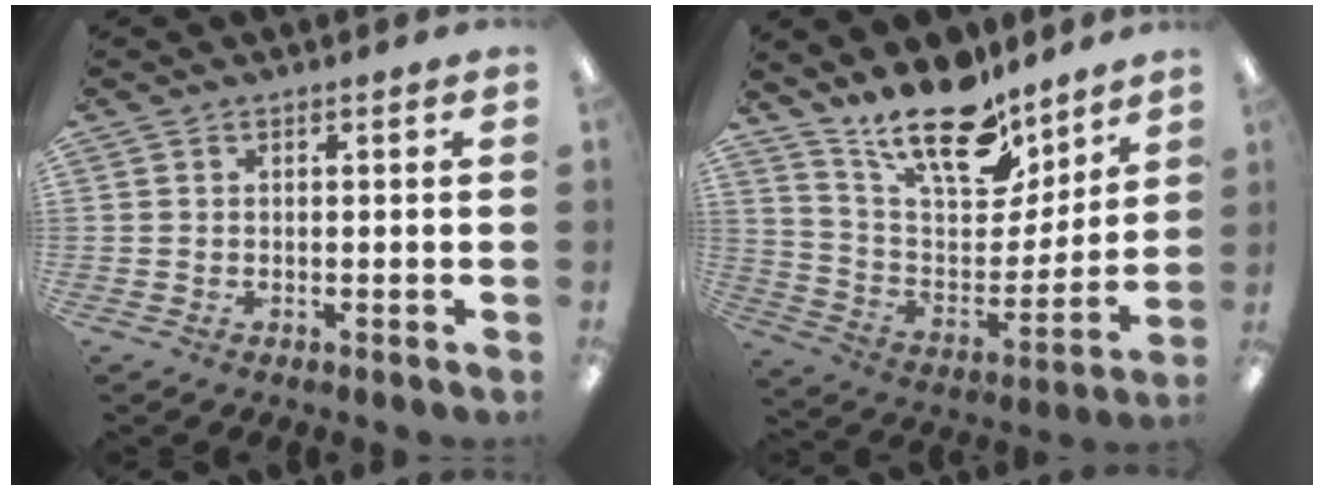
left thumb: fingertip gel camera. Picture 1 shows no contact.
{"total": 20.6, "force": [15.9, 8.4, 10.0], "torque": [-0.170, -0.109, 0.281]}